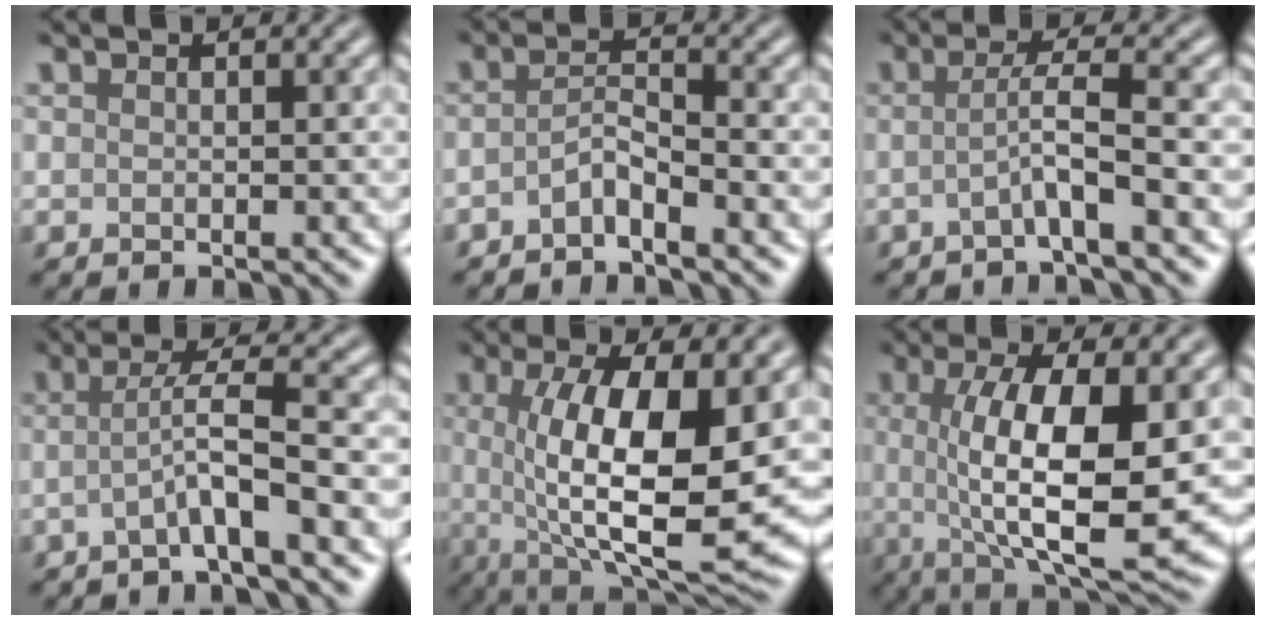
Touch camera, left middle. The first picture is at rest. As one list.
[{"total": 2.1, "force": [-1.4, 0.3, 1.5], "torque": [-0.030, 0.005, -0.033]}, {"total": 3.4, "force": [-1.0, 0.3, 3.3], "torque": [-0.055, 0.006, -0.031]}, {"total": 3.9, "force": [-1.1, 0.3, 3.8], "torque": [-0.063, 0.009, -0.033]}, {"total": 12.7, "force": [0.3, 4.2, 12.0], "torque": [-0.180, -0.015, 0.005]}, {"total": 11.3, "force": [0.2, 3.6, 10.8], "torque": [-0.171, -0.013, 0.008]}]